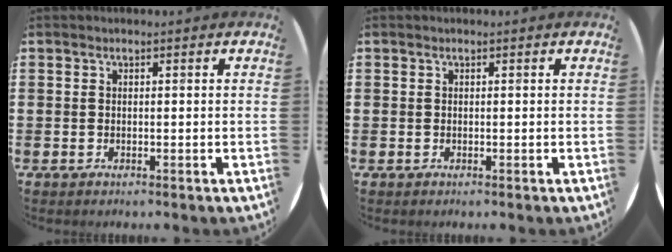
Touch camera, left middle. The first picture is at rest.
{"total": 0.0}